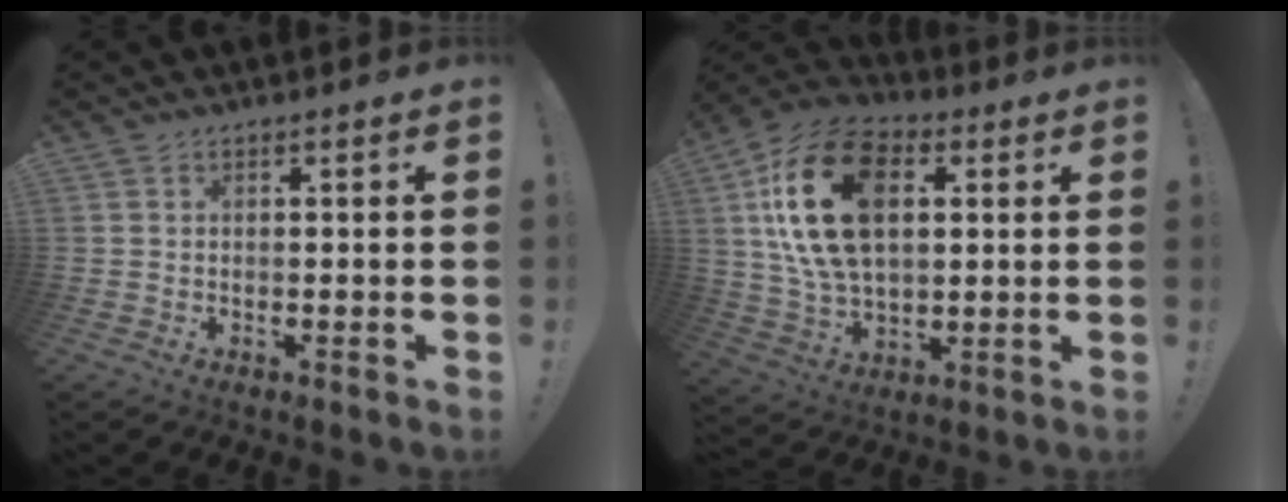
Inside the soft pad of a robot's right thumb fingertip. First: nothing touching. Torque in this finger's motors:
{"motor_torque": [1.46, 3.55, 1.79, 0.51, 0.21]}